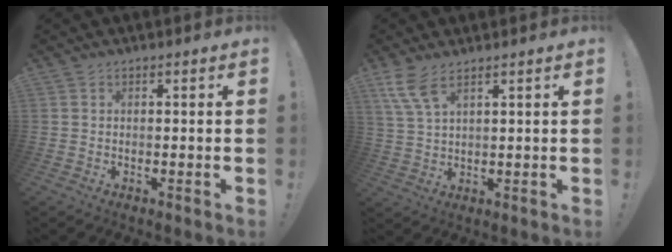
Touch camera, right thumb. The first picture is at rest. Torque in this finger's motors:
{"motor_torque": [0.11, 0.14, 0.58, 0.29, 0.02]}